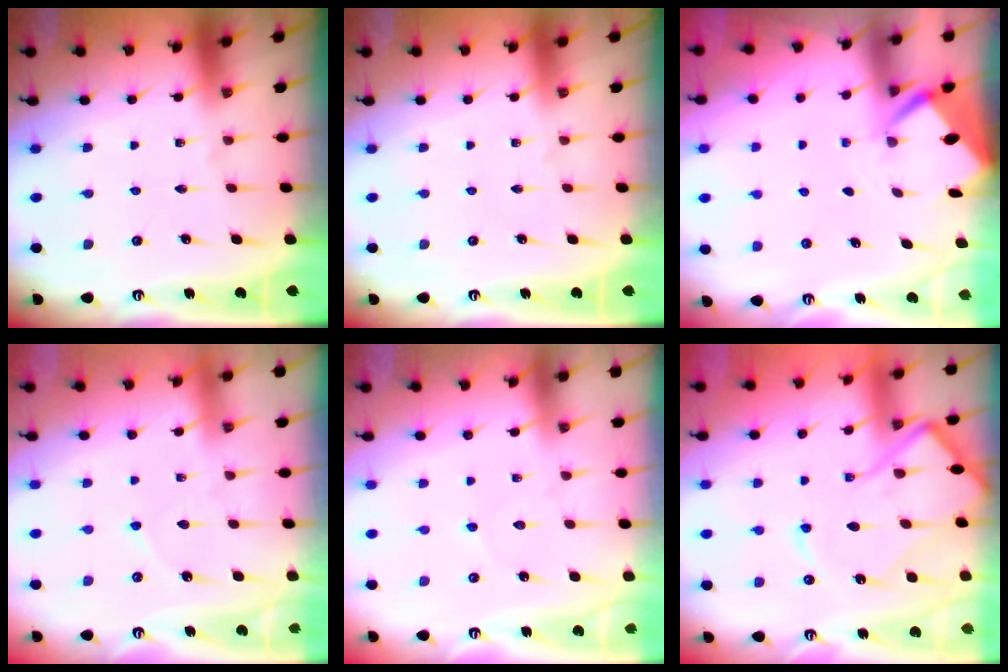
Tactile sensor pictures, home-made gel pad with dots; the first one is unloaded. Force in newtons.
{"total": 0.0}
{"total": 2.5, "press": 2.5, "slide": 0.3}
{"total": 4.4, "press": 4.4, "slide": 0.4}
{"total": 2.3, "press": 2.3, "slide": 0.3}
{"total": 12.6, "press": 12.5, "slide": 1.3}